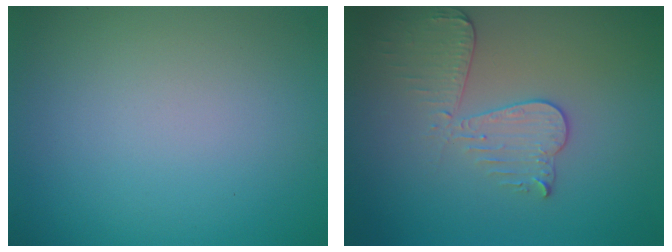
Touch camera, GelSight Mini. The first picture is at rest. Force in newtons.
{"total": 3.3, "press": 2.9, "slide": 1.4}